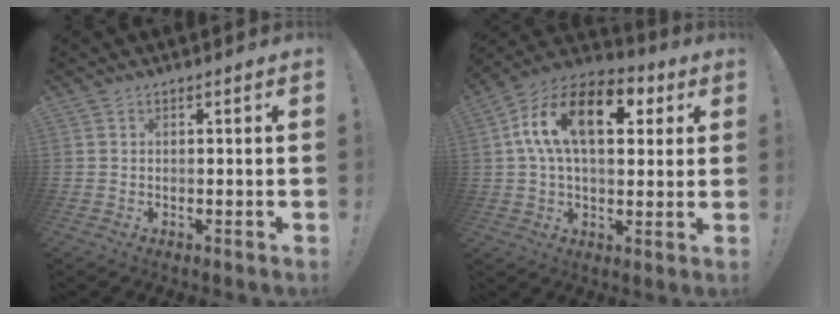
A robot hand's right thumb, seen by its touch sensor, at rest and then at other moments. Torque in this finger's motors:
{"motor_torque": [2.49, 2.52, 0.45, 0.14, 0.35]}